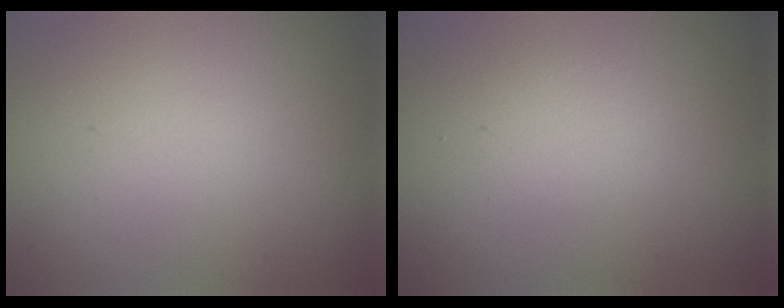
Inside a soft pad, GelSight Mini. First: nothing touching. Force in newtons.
{"total": 1.3, "press": 1.2, "slide": 0.1}